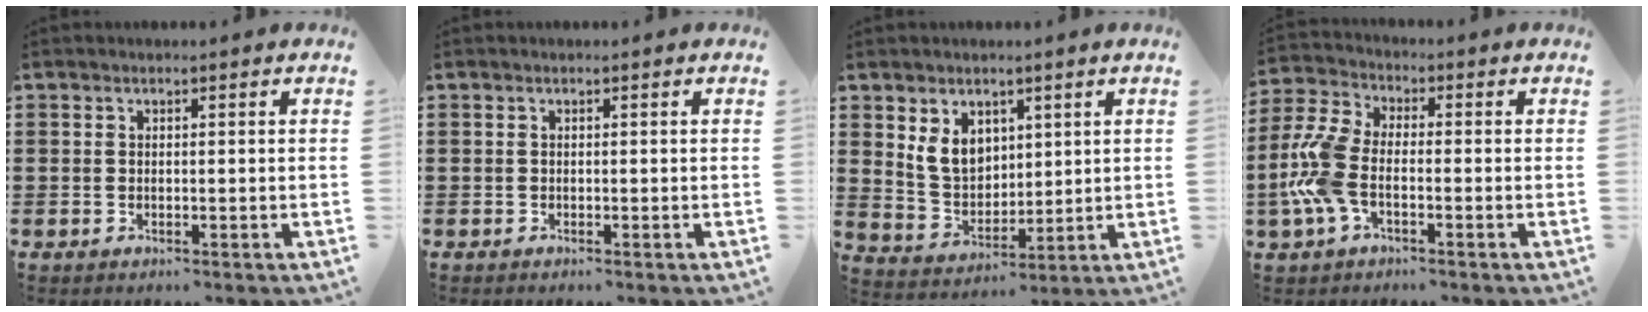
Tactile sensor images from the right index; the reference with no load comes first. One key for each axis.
{"total": 0.0}
{"total": 6.5, "fx": 2.7, "fy": 4.9, "fz": 3.2, "tx": -0.089, "ty": 0.013, "tz": 0.049}
{"total": 8.5, "fx": -2.2, "fy": 4.5, "fz": 6.9, "tx": -0.179, "ty": -0.004, "tz": -0.048}